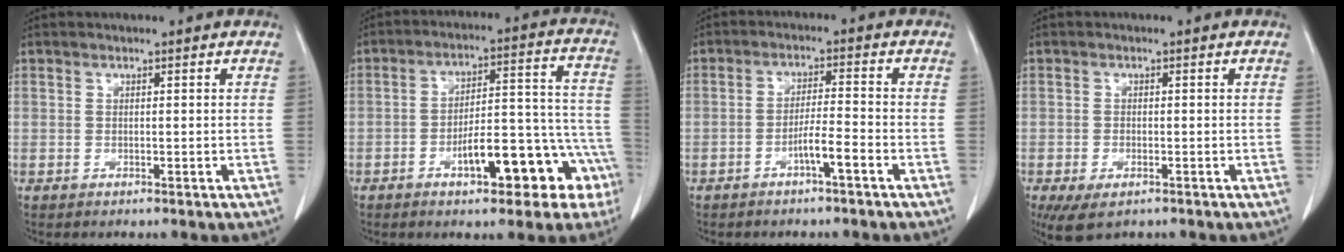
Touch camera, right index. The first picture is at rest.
{"total": 14.0, "force": [-6.5, 5.0, 11.3], "torque": [-0.131, 0.049, -0.082]}
{"total": 3.9, "force": [-2.2, -0.2, 3.2], "torque": [-0.057, 0.004, -0.039]}
{"total": 5.3, "force": [-3.2, 2.5, 3.5], "torque": [-0.063, -0.010, -0.049]}